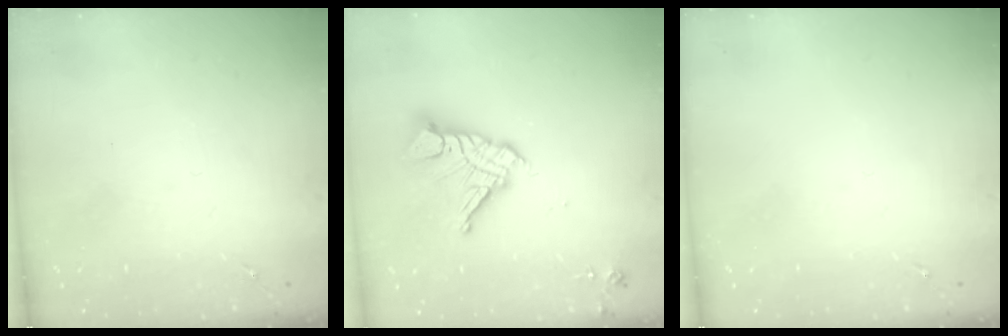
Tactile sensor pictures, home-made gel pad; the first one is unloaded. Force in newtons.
{"total": 14.0, "press": 13.9, "slide": 1.5}
{"total": 0.0}